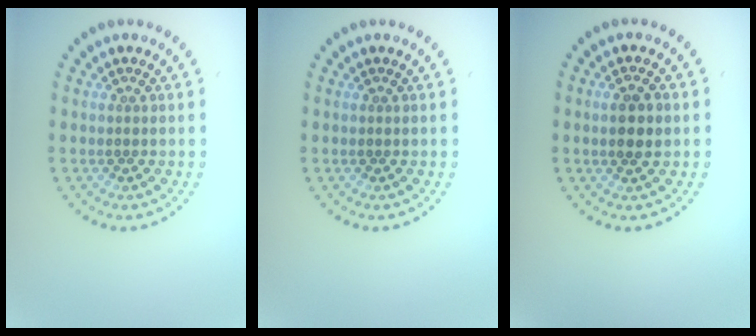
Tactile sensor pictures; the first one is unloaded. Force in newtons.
{"total": 0.0}
{"total": 2.5, "press": 2.5, "slide": 0.6}